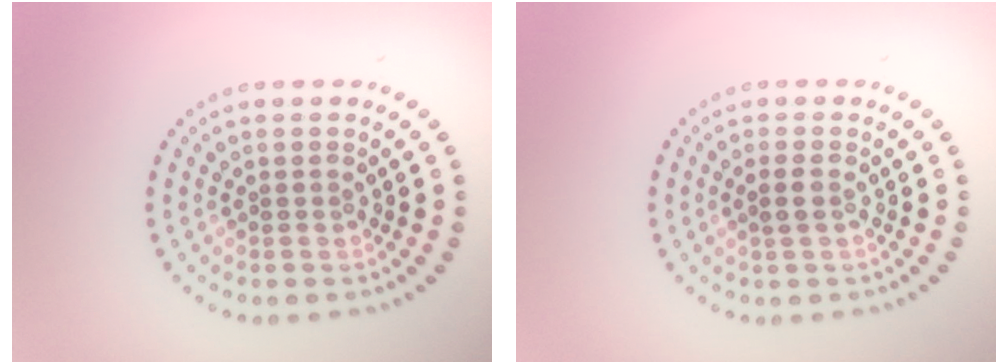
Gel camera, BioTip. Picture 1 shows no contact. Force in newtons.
{"total": 1.1, "press": 1.0, "slide": 0.3}